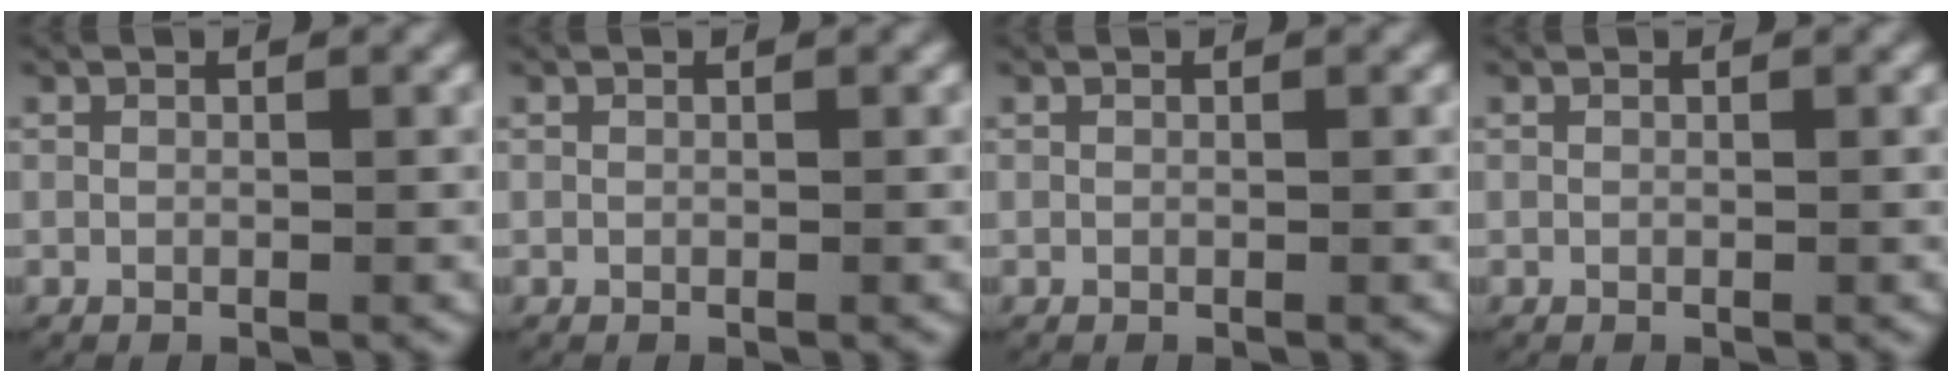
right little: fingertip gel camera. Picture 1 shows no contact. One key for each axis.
{"total": 0.0}
{"total": 0.0}
{"total": 0.0}